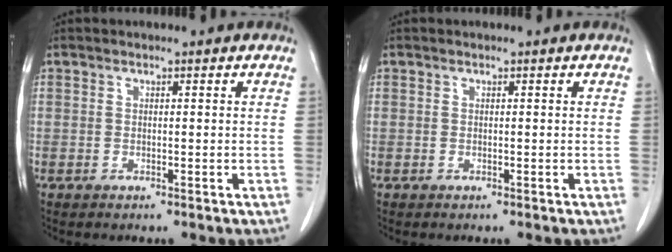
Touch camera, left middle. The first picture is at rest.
{"total": 0.0}